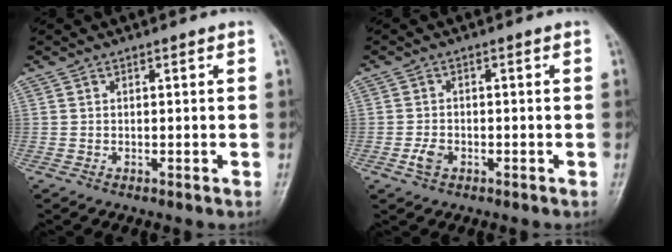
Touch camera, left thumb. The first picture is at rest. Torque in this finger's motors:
{"motor_torque": [-0.05, 0.10, 0.01, 0.00, 0.00]}